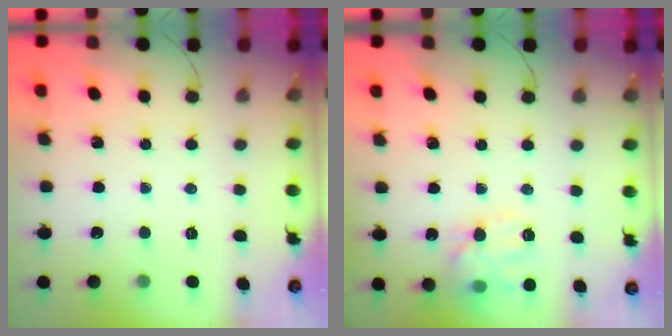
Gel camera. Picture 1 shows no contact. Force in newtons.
{"total": 11.9, "press": 11.8, "slide": 0.6}